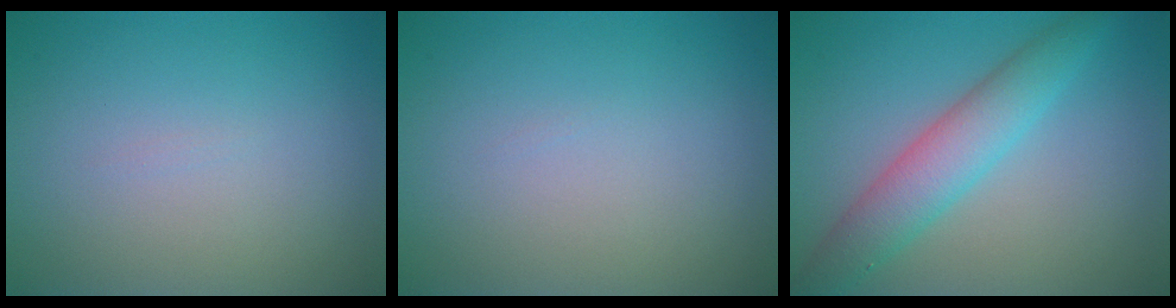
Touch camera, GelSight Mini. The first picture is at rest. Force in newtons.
{"total": 0.0}
{"total": 4.7, "press": 4.7, "slide": 0.0}